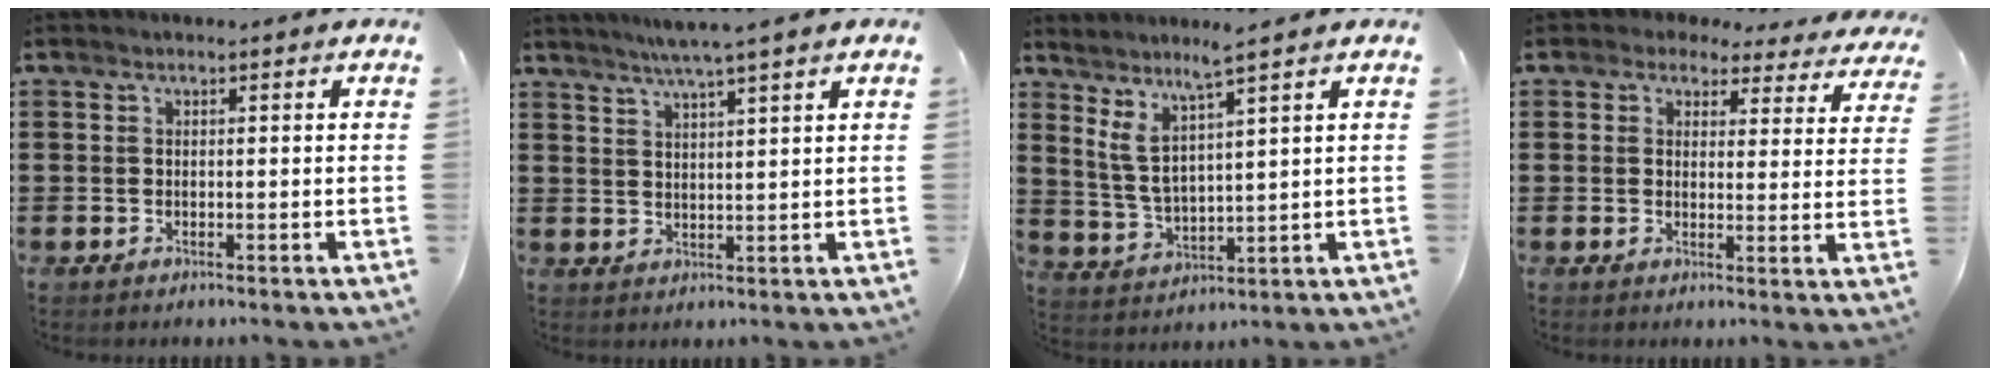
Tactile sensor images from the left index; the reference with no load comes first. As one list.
[{"total": 4.1, "force": [3.4, -0.8, 2.1], "torque": [-0.049, -0.014, 0.058]}, {"total": 4.9, "force": [3.1, 0.3, 3.7], "torque": [-0.093, -0.022, 0.046]}, {"total": 3.1, "force": [2.8, 1.3, 0.6], "torque": [-0.023, -0.015, 0.045]}]